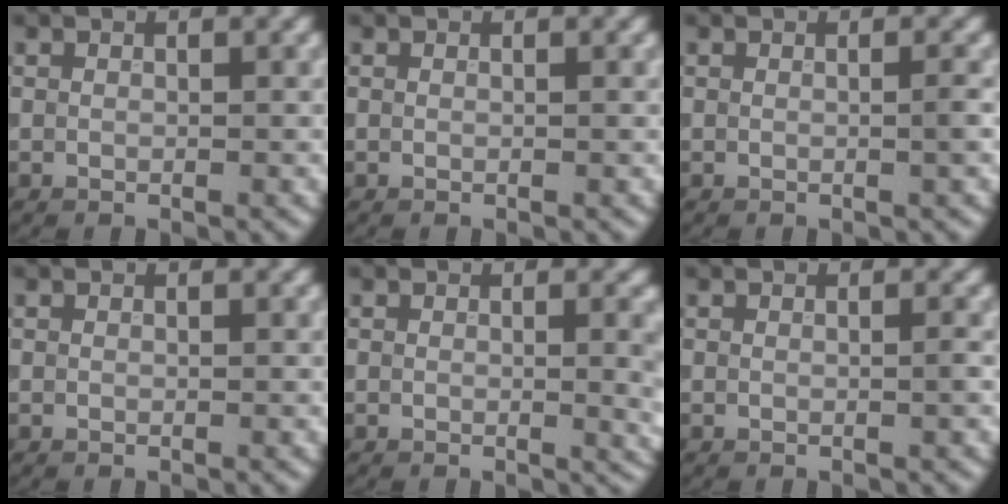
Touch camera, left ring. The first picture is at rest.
{"total": 0.0}
{"total": 1.1, "force": [0.0, 0.2, 1.1], "torque": [-0.011, 0.002, -0.004]}
{"total": 0.0}
{"total": 2.9, "force": [0.1, 0.9, 2.8], "torque": [-0.025, -0.002, -0.001]}
{"total": 0.7, "force": [0.0, 0.1, 0.7], "torque": [-0.007, 0.001, -0.002]}